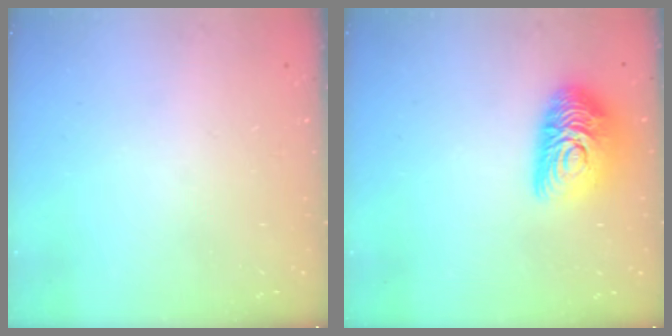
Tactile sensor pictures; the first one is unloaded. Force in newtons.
{"total": 13.8, "press": 13.8, "slide": 0.8}